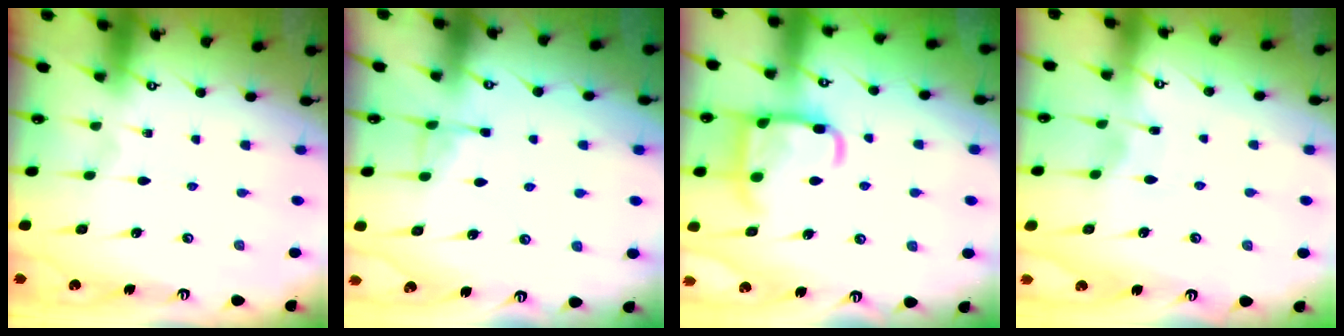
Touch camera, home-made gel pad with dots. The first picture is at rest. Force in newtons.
{"total": 4.5, "press": 4.5, "slide": 0.7}
{"total": 15.9, "press": 15.8, "slide": 1.6}
{"total": 2.6, "press": 2.6, "slide": 0.3}